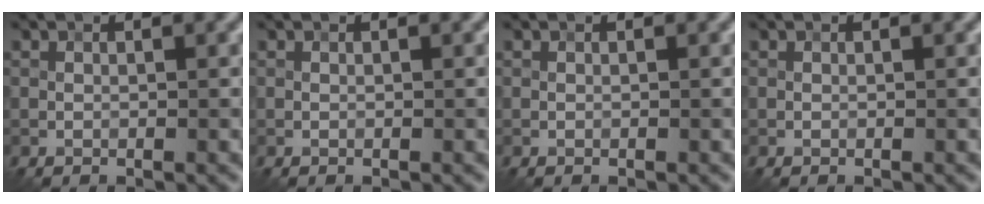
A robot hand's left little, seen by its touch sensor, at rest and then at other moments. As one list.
[{"total": 0.0}, {"total": 0.0}, {"total": 0.0}]